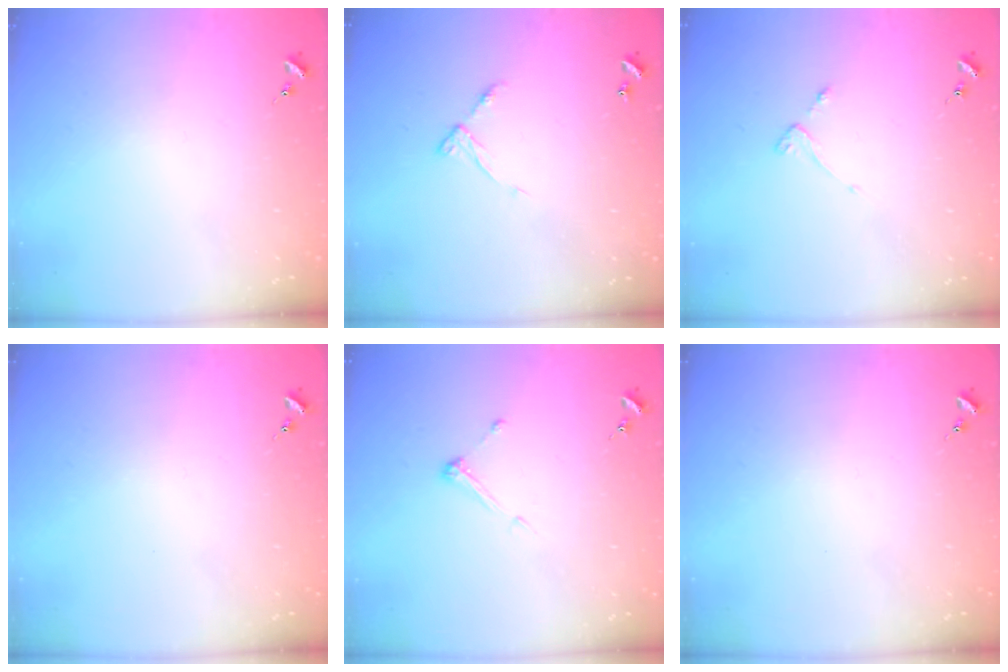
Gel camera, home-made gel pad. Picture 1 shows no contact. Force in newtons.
{"total": 6.5, "press": 6.5, "slide": 0.5}
{"total": 2.7, "press": 2.6, "slide": 0.5}
{"total": 0.0}
{"total": 5.7, "press": 5.7, "slide": 0.4}
{"total": 0.0}